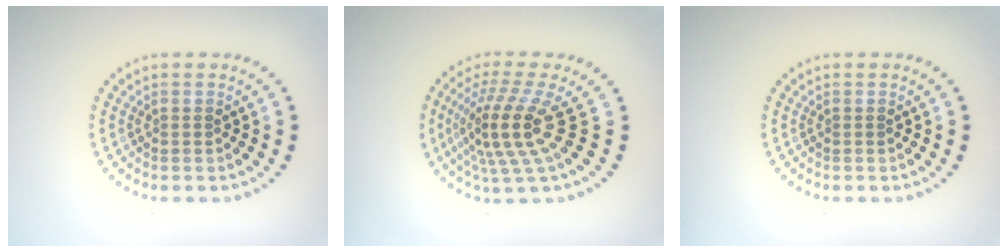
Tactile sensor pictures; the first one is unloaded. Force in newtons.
{"total": 5.1, "press": 3.6, "slide": 3.6}
{"total": 0.0}